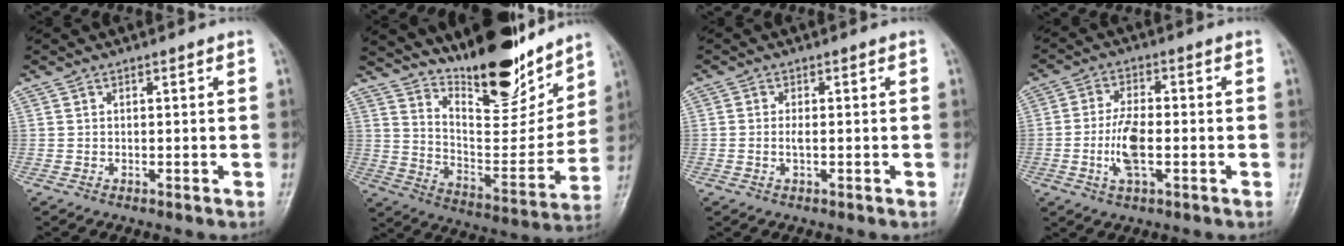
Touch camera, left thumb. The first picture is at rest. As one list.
[{"total": 21.5, "force": [16.9, 6.9, 11.4], "torque": [-0.129, -0.106, 0.278]}, {"total": 1.4, "force": [-0.2, 0.4, 1.3], "torque": [-0.030, -0.001, -0.004]}, {"total": 7.7, "force": [-1.7, 3.3, 6.7], "torque": [-0.136, 0.009, -0.032]}]